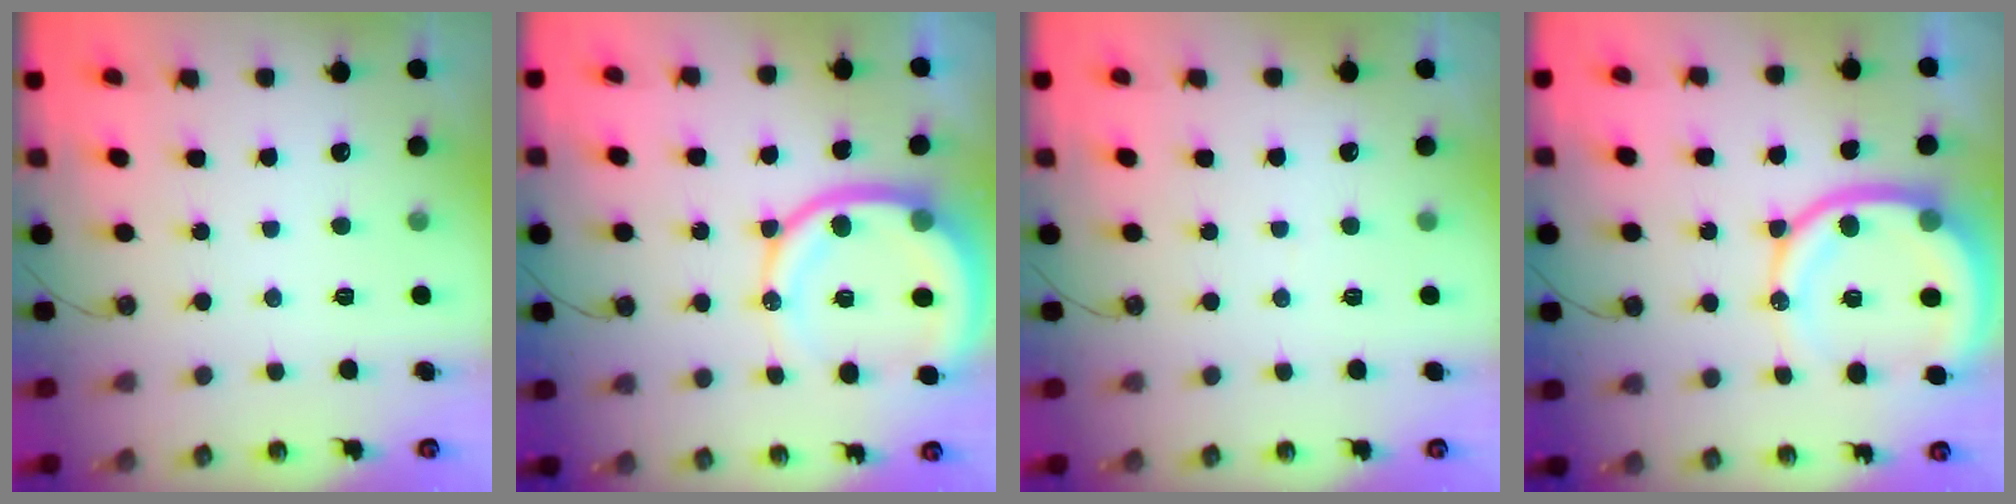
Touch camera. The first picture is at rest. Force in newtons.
{"total": 15.3, "press": 15.1, "slide": 1.9}
{"total": 1.4, "press": 1.4, "slide": 0.1}
{"total": 15.3, "press": 15.1, "slide": 1.9}